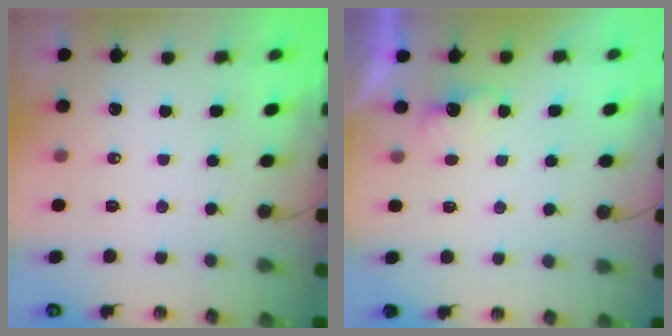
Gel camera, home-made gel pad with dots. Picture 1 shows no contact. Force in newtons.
{"total": 2.2, "press": 2.1, "slide": 0.8}